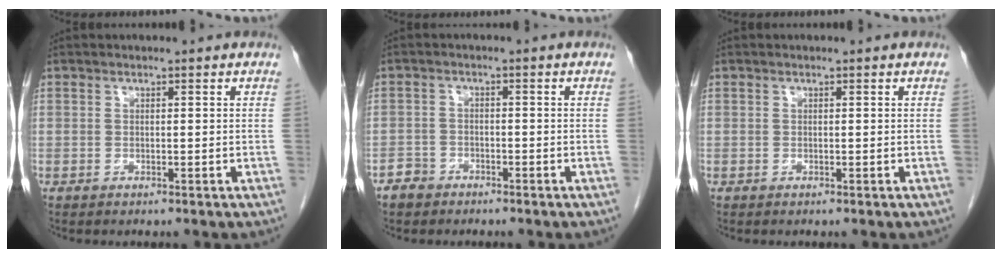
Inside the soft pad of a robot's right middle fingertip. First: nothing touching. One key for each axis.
{"total": 2.8, "fx": -2.1, "fy": 1.8, "fz": 0.3, "tx": -0.013, "ty": 0.007, "tz": -0.038}
{"total": 0.0}